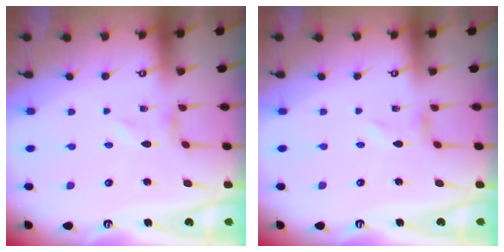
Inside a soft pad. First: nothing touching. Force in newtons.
{"total": 0.0}